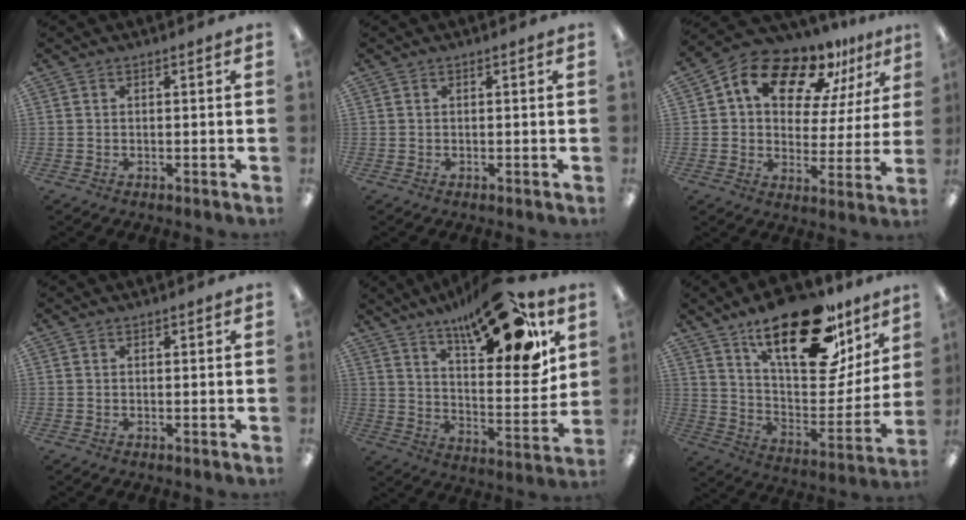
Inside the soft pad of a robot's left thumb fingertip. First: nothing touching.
{"total": 0.0}
{"total": 14.9, "force": [10.1, 7.8, 7.8], "torque": [-0.142, -0.063, 0.175]}
{"total": 0.0}
{"total": 22.0, "force": [15.0, 6.9, 14.6], "torque": [-0.206, -0.100, 0.240]}
{"total": 27.2, "force": [18.0, 10.8, 17.2], "torque": [-0.245, -0.120, 0.303]}